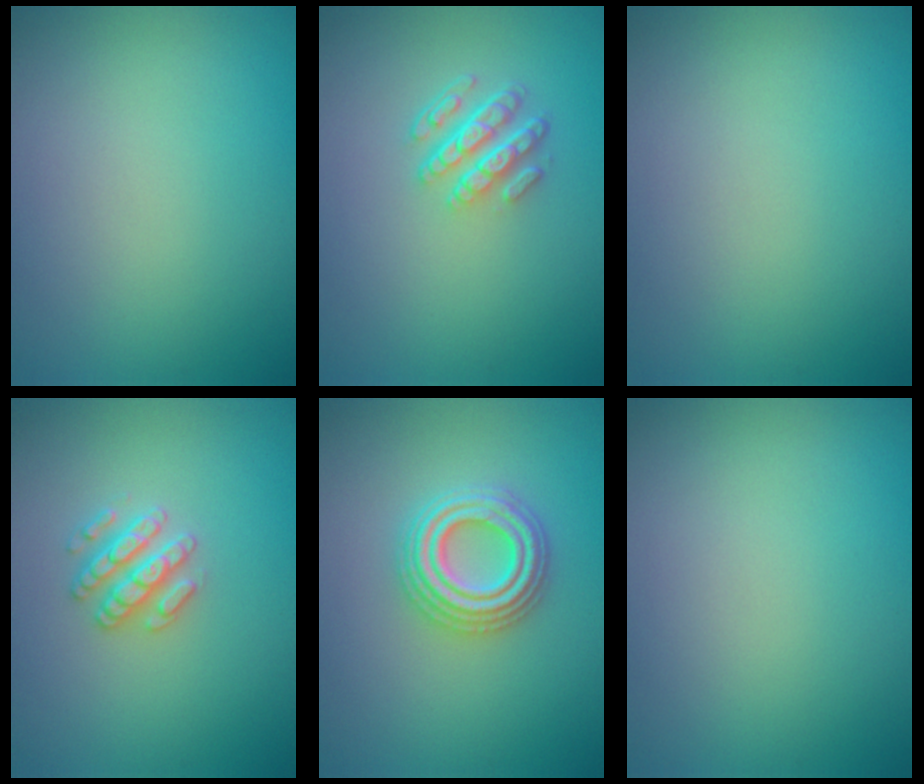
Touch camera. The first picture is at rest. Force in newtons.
{"total": 4.2, "press": 3.1, "slide": 2.9}
{"total": 0.0}
{"total": 2.6, "press": 2.6, "slide": 0.3}
{"total": 4.4, "press": 4.4, "slide": 0.7}
{"total": 0.0}